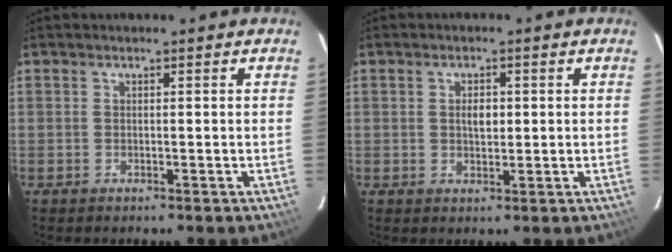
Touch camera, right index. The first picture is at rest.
{"total": 2.7, "force": [0.4, 1.6, 2.2], "torque": [-0.036, 0.004, 0.007]}